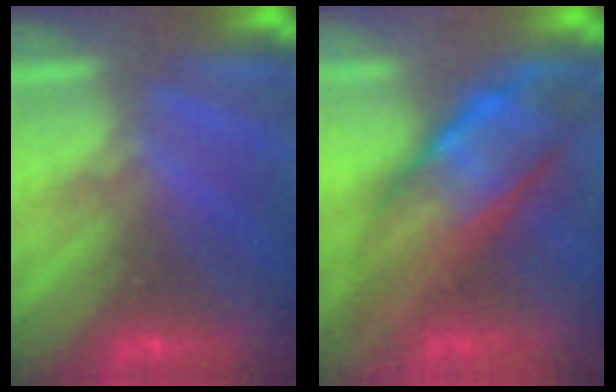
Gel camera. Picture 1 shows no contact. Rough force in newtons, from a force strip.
{"total": 7.6}